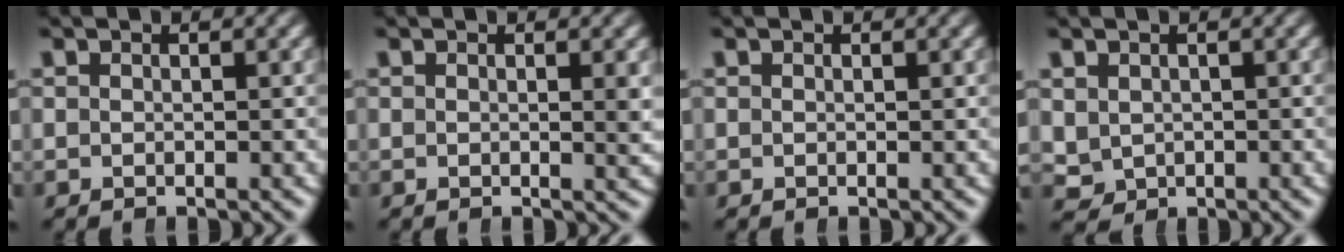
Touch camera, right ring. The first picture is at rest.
{"total": 1.1, "force": [0.2, 0.1, 1.1], "torque": [-0.015, -0.007, 0.003]}
{"total": 0.0}
{"total": 2.8, "force": [0.2, 2.6, 1.0], "torque": [-0.044, -0.024, 0.020]}